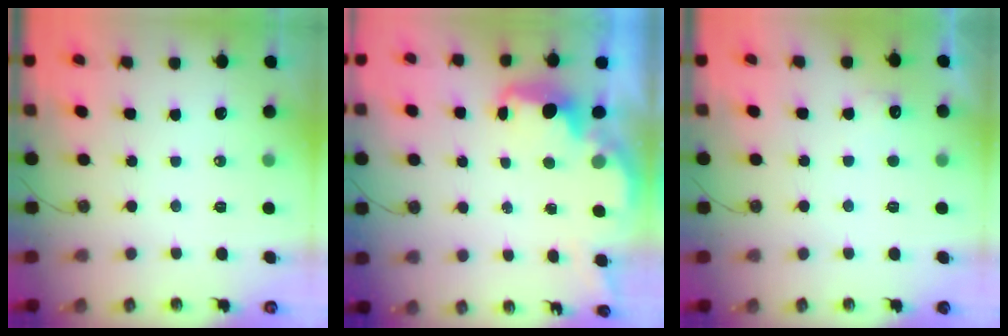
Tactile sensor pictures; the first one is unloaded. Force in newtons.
{"total": 2.7, "press": 2.7, "slide": 0.5}
{"total": 6.0, "press": 5.9, "slide": 1.3}